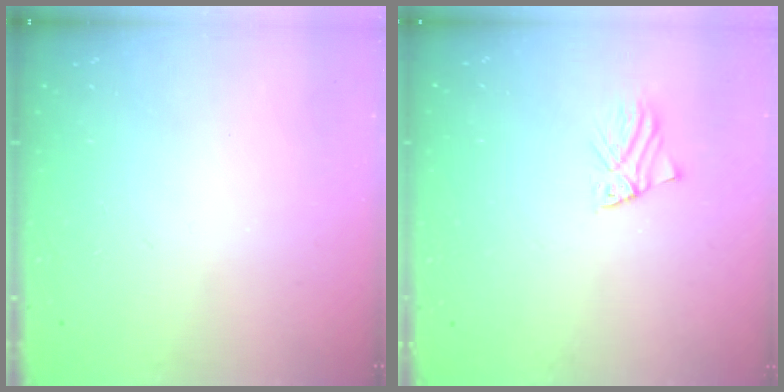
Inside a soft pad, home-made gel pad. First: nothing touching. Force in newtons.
{"total": 1.2, "press": 1.2, "slide": 0.1}